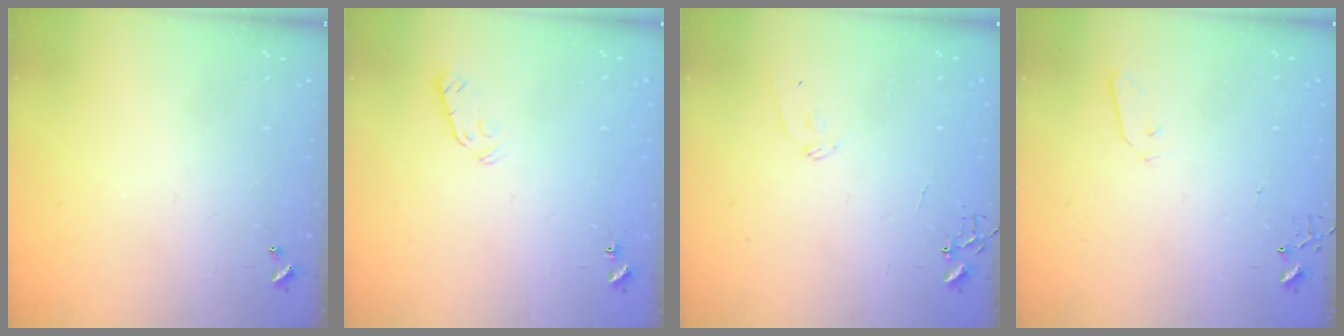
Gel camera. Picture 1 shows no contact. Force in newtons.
{"total": 3.8, "press": 3.7, "slide": 0.9}
{"total": 7.1, "press": 7.0, "slide": 0.7}
{"total": 2.9, "press": 2.8, "slide": 0.8}